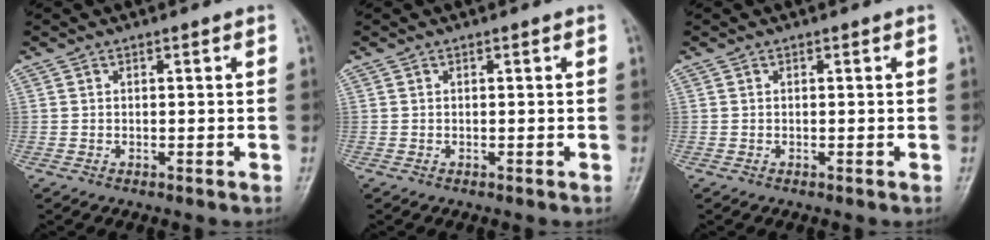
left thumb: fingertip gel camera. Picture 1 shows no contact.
{"total": 0.0}
{"total": 0.0}